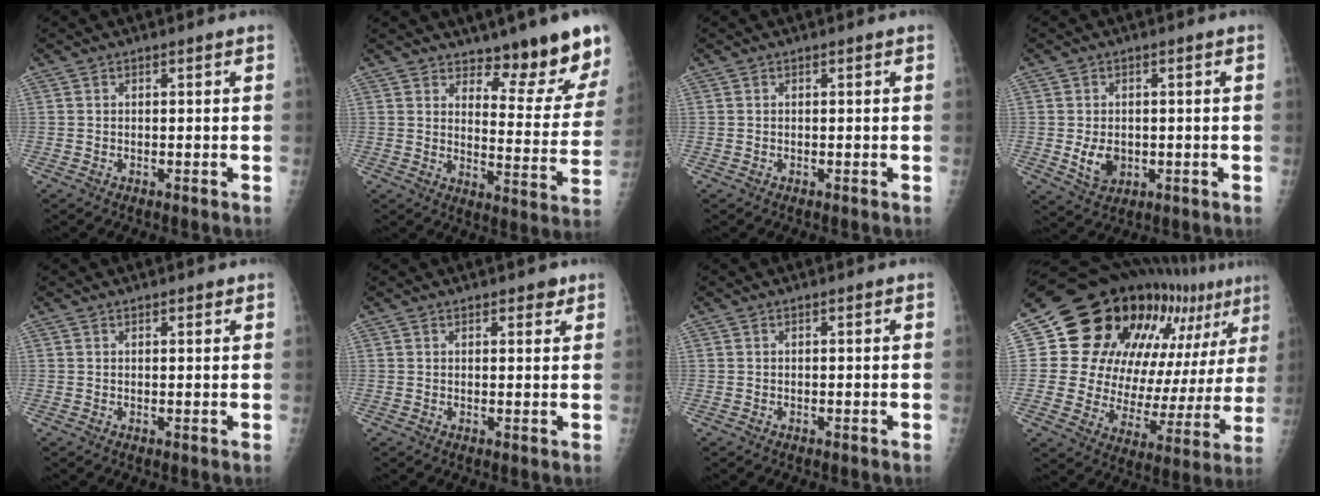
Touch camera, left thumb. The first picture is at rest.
{"total": 12.7, "force": [9.6, 3.5, 7.4], "torque": [-0.054, -0.082, 0.135]}
{"total": 0.0}
{"total": 5.3, "force": [-0.7, 3.9, 3.5], "torque": [-0.046, -0.005, 0.000]}
{"total": 1.0, "force": [0.8, 0.3, 0.5], "torque": [-0.004, -0.004, 0.010]}
{"total": 2.1, "force": [1.5, 1.0, 1.1], "torque": [0.000, -0.008, 0.018]}
{"total": 0.0}
{"total": 24.6, "force": [15.6, 11.9, 14.9], "torque": [-0.175, -0.055, 0.226]}